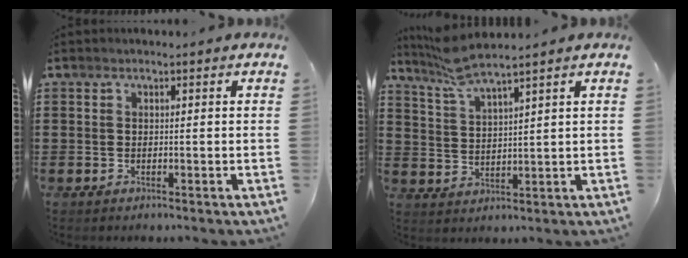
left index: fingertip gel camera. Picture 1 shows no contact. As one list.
[{"total": 5.9, "force": [5.1, 0.2, 3.0], "torque": [-0.075, -0.016, 0.092]}]